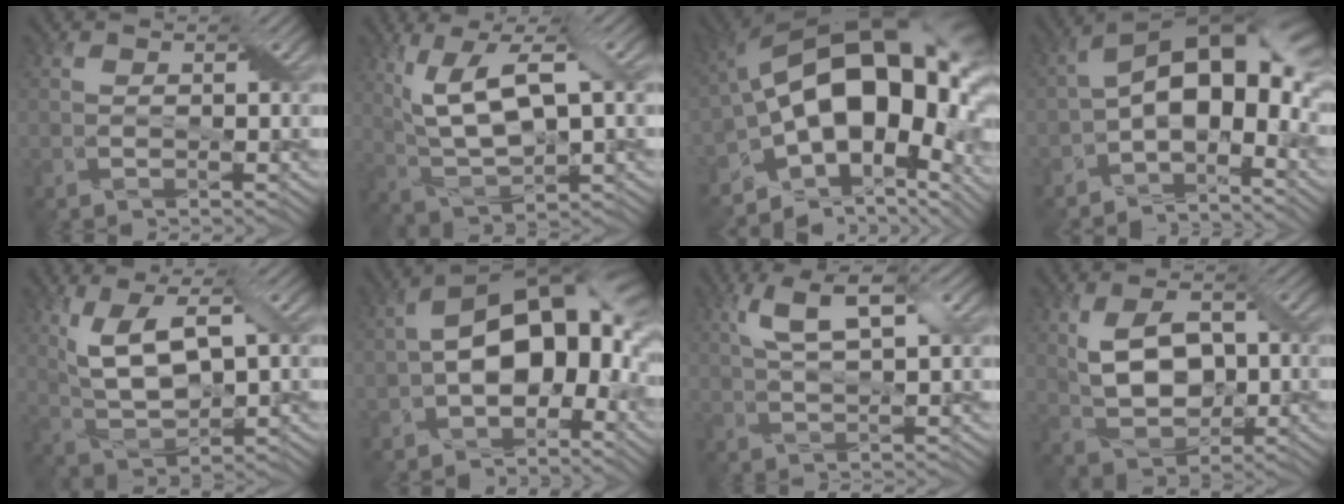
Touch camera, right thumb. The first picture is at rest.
{"total": 10.0, "force": [3.7, 3.5, 8.6], "torque": [-0.183, 0.008, 0.073]}
{"total": 19.5, "force": [-1.5, 12.3, 15.1], "torque": [-0.239, -0.033, -0.008]}
{"total": 14.1, "force": [-2.4, 8.0, 11.3], "torque": [-0.161, 0.003, -0.045]}
{"total": 9.1, "force": [3.3, 3.8, 7.6], "torque": [-0.164, 0.003, 0.062]}
{"total": 14.4, "force": [-1.2, 8.8, 11.4], "torque": [-0.175, 0.002, -0.026]}
{"total": 6.0, "force": [3.1, 1.2, 5.0], "torque": [-0.102, 0.013, 0.054]}
{"total": 8.0, "force": [0.9, 5.0, 6.2], "torque": [-0.124, 0.003, 0.017]}